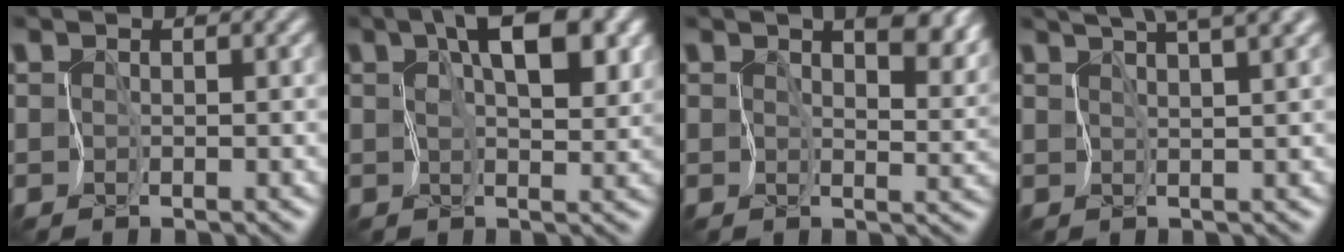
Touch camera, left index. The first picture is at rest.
{"total": 7.7, "force": [2.8, 3.6, 6.3], "torque": [-0.098, 0.003, 0.040]}
{"total": 8.6, "force": [4.6, 4.3, 5.8], "torque": [-0.082, 0.005, 0.069]}
{"total": 8.0, "force": [5.6, 2.2, 5.3], "torque": [-0.079, 0.026, 0.071]}